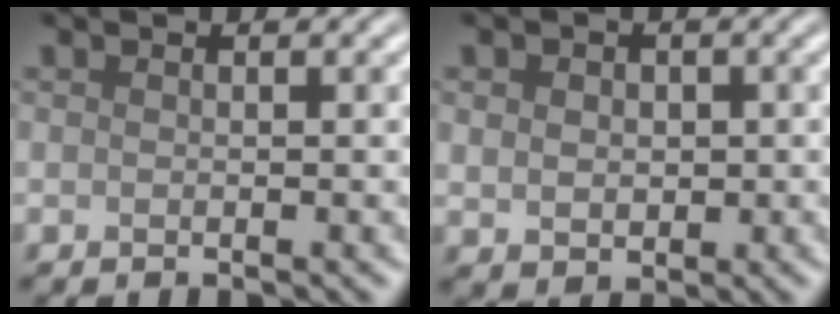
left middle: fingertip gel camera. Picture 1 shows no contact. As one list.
[{"total": 2.8, "force": [0.5, 2.2, 1.6], "torque": [-0.026, 0.004, 0.006]}]